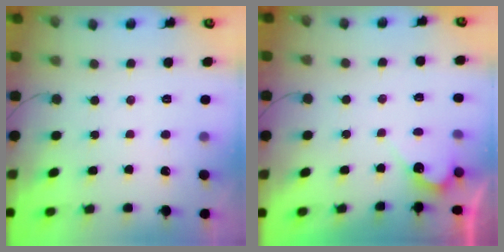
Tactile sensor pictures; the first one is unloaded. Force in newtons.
{"total": 3.7, "press": 3.7, "slide": 0.2}